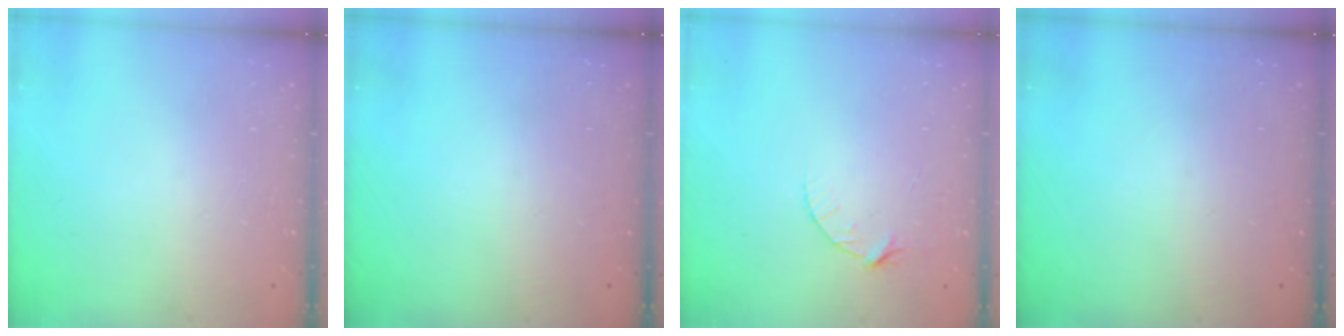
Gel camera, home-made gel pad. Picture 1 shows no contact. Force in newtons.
{"total": 0.0}
{"total": 5.5, "press": 5.4, "slide": 0.6}
{"total": 0.0}